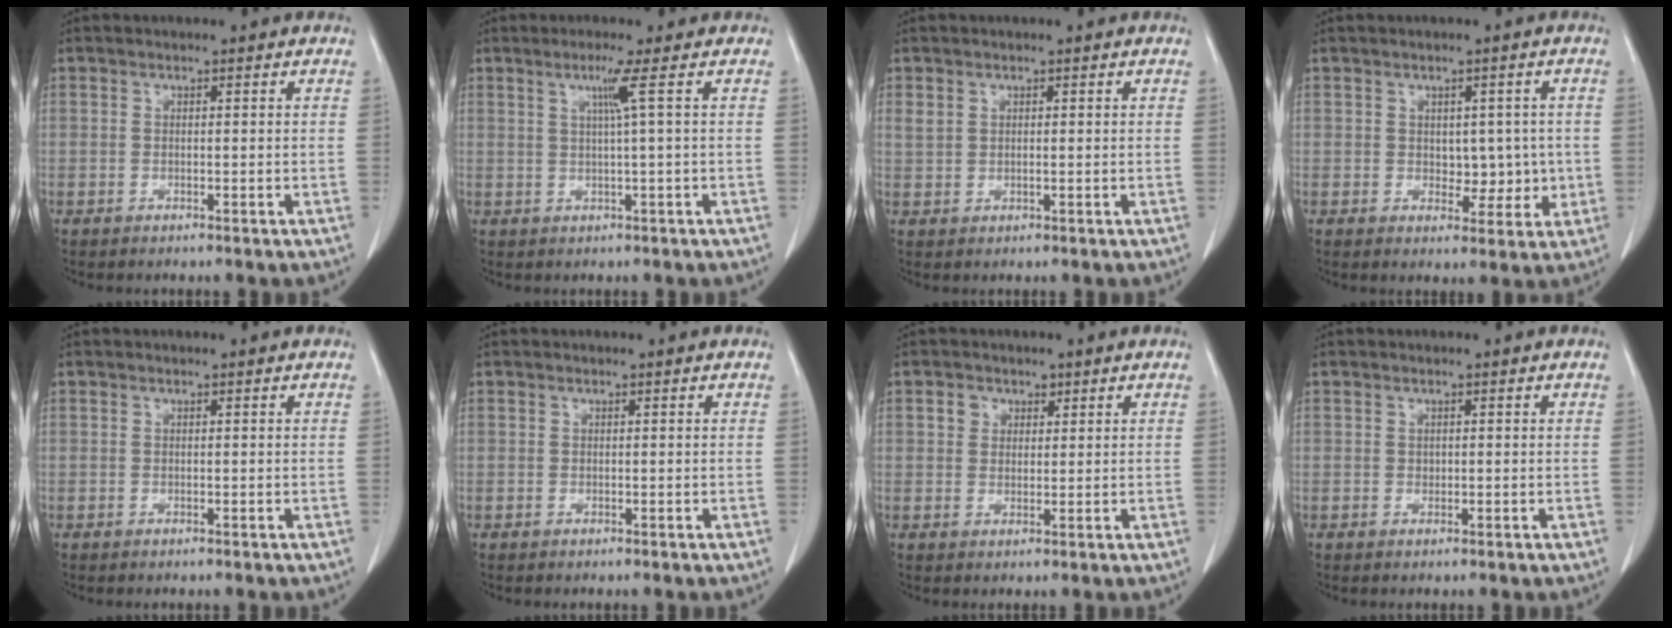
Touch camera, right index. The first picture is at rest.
{"total": 3.1, "force": [1.0, -1.3, 2.6], "torque": [-0.052, -0.003, 0.023]}
{"total": 1.6, "force": [0.8, 1.1, 0.9], "torque": [-0.022, 0.006, 0.020]}
{"total": 4.9, "force": [0.0, 3.1, 3.7], "torque": [-0.037, 0.006, 0.008]}
{"total": 0.0}
{"total": 0.0}
{"total": 2.5, "force": [1.2, 2.2, 0.6], "torque": [-0.007, 0.003, 0.017]}
{"total": 0.6, "force": [0.1, 0.5, 0.3], "torque": [-0.003, 0.001, 0.001]}